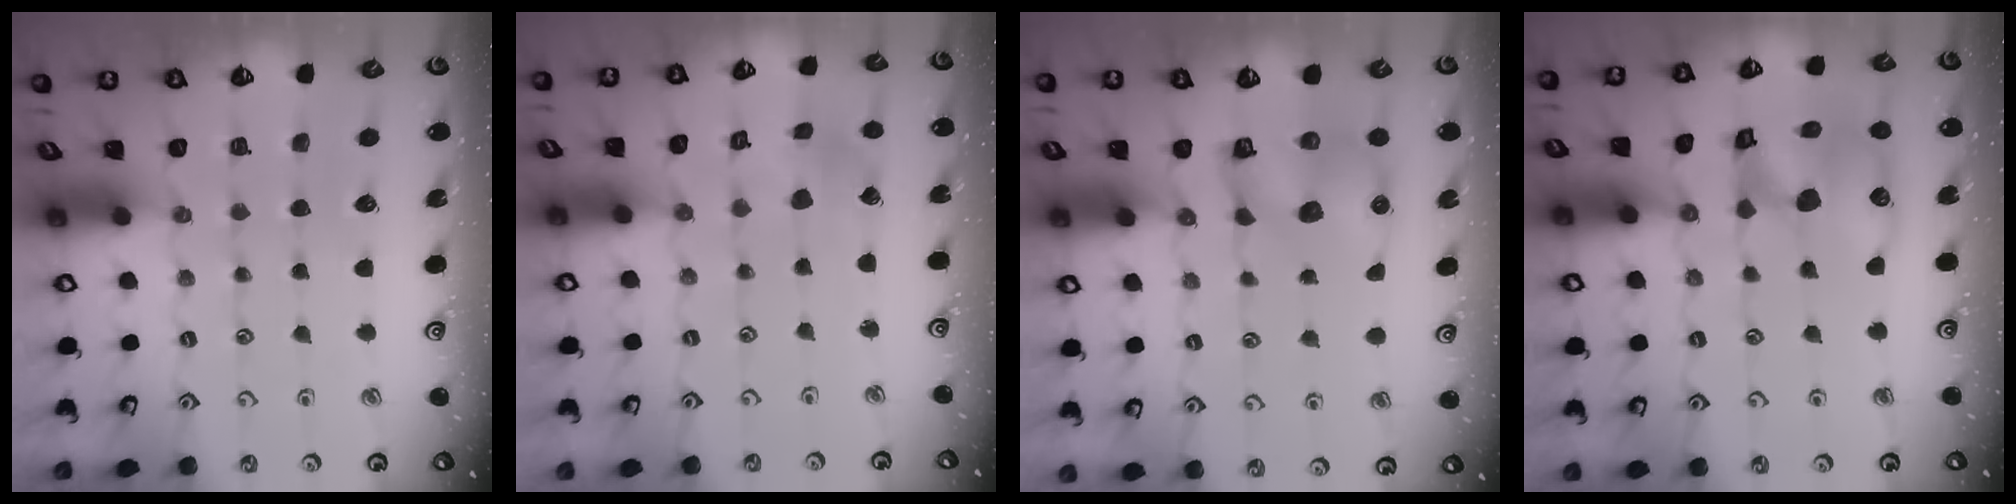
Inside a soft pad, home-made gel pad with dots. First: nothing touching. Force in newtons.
{"total": 2.6, "press": 2.6, "slide": 0.1}
{"total": 8.1, "press": 8.1, "slide": 0.6}
{"total": 15.4, "press": 15.2, "slide": 2.1}